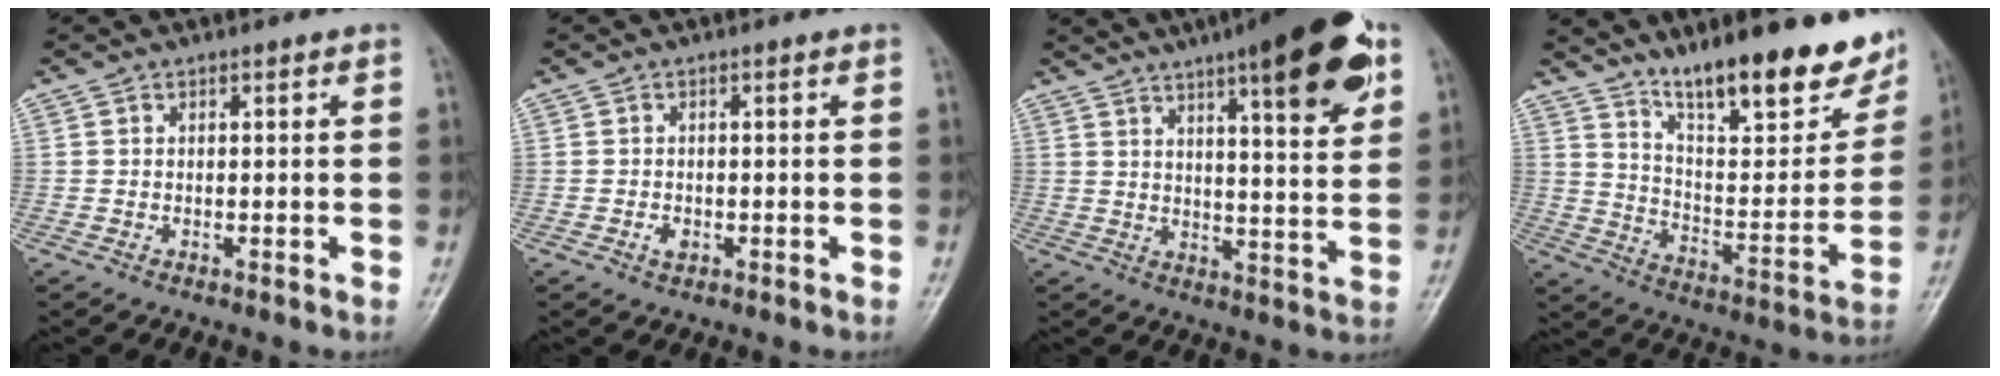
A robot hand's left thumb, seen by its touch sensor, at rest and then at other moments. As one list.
[{"total": 1.5, "force": [-0.5, 1.1, 0.9], "torque": [-0.013, 0.001, -0.009]}, {"total": 18.9, "force": [10.1, 4.3, 15.4], "torque": [-0.192, -0.032, 0.141]}, {"total": 21.2, "force": [15.2, 5.6, 13.6], "torque": [-0.160, -0.085, 0.246]}]